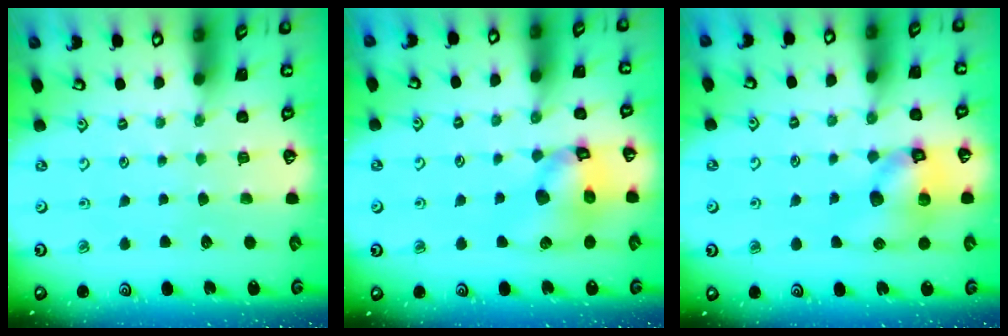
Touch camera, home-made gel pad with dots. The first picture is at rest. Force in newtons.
{"total": 11.8, "press": 11.7, "slide": 1.7}
{"total": 11.2, "press": 11.0, "slide": 1.8}